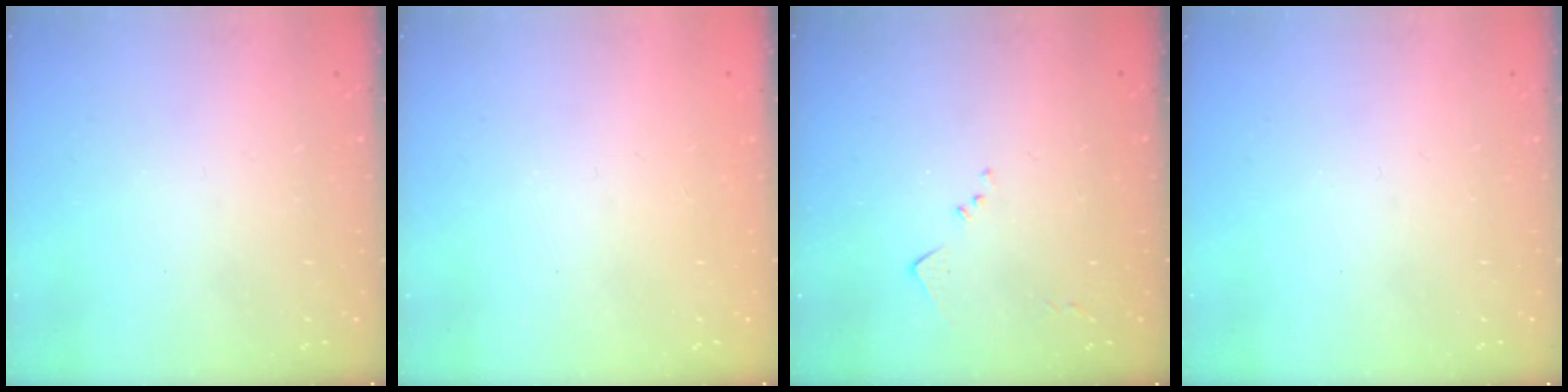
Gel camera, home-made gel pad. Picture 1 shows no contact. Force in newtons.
{"total": 0.9, "press": 0.9, "slide": 0.1}
{"total": 5.4, "press": 5.3, "slide": 0.7}
{"total": 0.0}